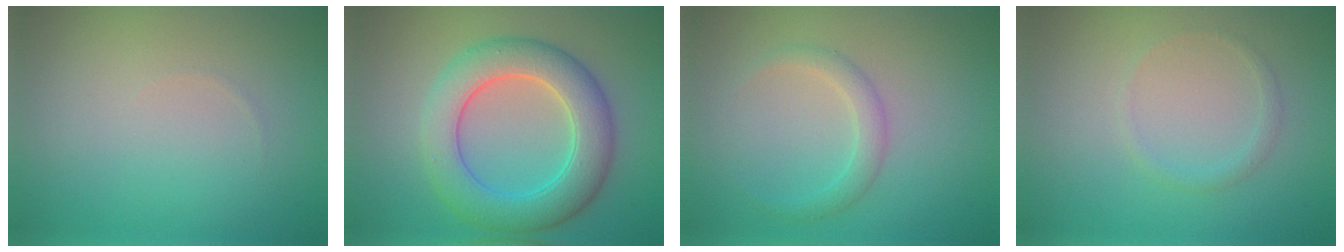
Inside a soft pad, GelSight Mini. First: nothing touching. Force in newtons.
{"total": 6.9, "press": 6.9, "slide": 0.2}
{"total": 1.8, "press": 1.8, "slide": 0.1}
{"total": 0.9, "press": 0.9, "slide": 0.1}